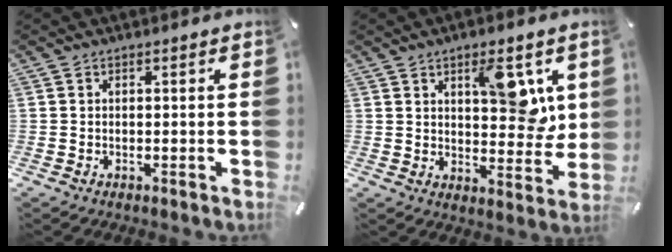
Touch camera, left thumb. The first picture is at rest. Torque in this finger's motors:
{"motor_torque": [1.84, 1.92, 1.23, -1.21, 0.39]}